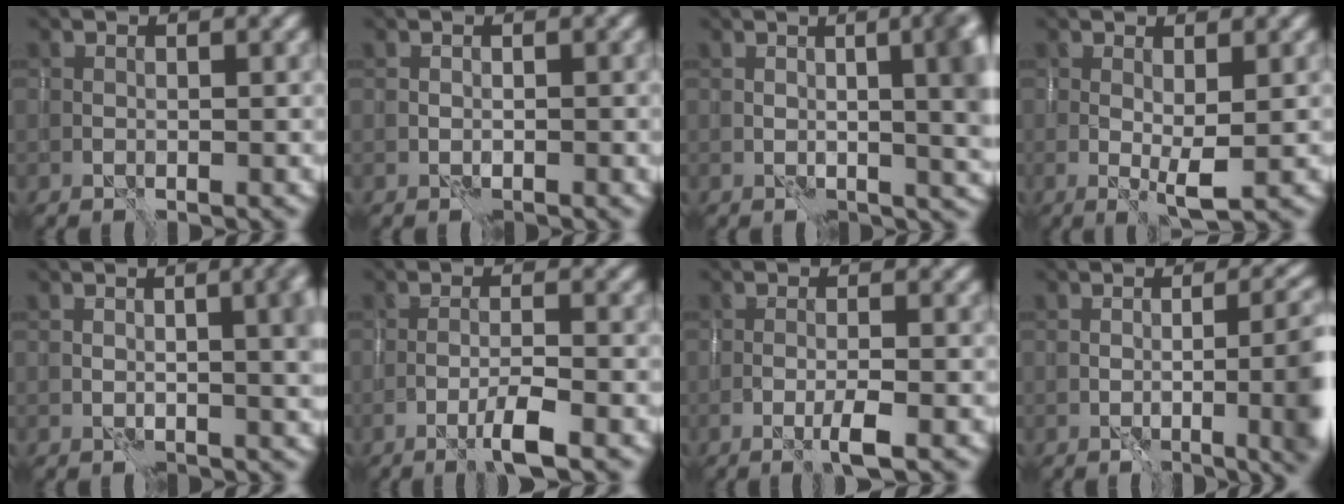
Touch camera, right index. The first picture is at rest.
{"total": 0.0}
{"total": 9.4, "force": [1.0, 3.7, 8.6], "torque": [-0.069, 0.017, 0.006]}
{"total": 2.5, "force": [0.1, 0.4, 2.4], "torque": [-0.046, -0.009, 0.004]}
{"total": 5.9, "force": [0.9, 2.3, 5.4], "torque": [-0.041, 0.012, 0.011]}
{"total": 3.0, "force": [-1.6, 0.2, 2.5], "torque": [-0.043, 0.008, -0.037]}
{"total": 2.2, "force": [-0.9, 0.2, 2.0], "torque": [-0.035, 0.004, -0.022]}
{"total": 9.4, "force": [-1.1, 3.6, 8.6], "torque": [-0.079, 0.002, -0.009]}